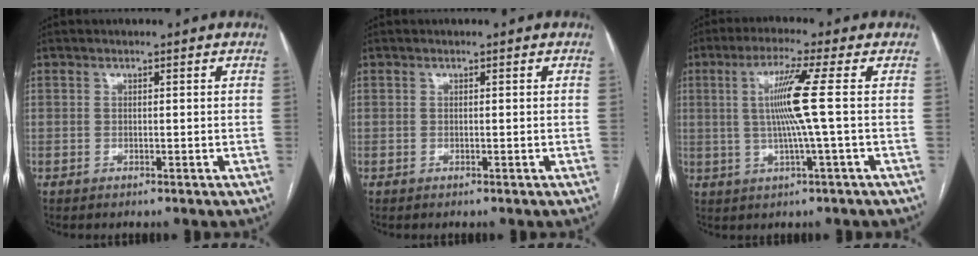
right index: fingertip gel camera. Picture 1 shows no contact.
{"total": 0.0}
{"total": 7.8, "force": [0.6, -1.7, 7.6], "torque": [-0.147, 0.001, 0.017]}